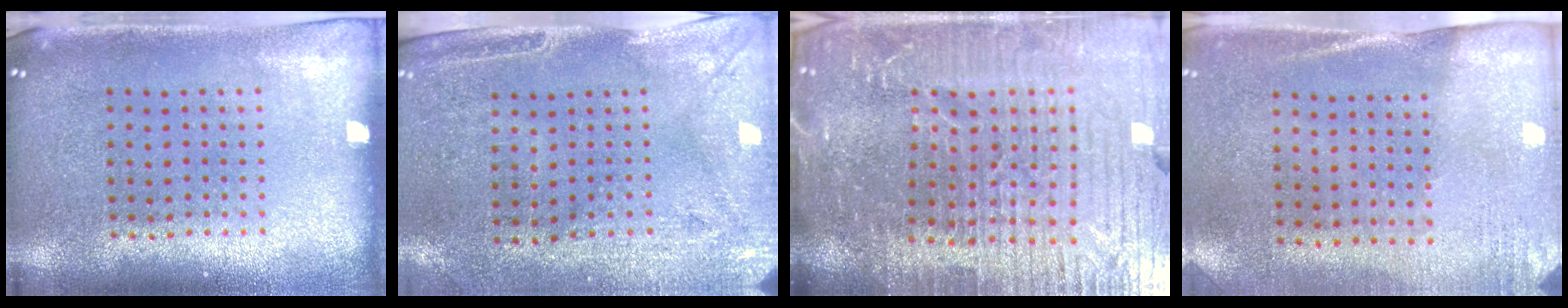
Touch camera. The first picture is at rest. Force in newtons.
{"total": 3.0, "press": 2.5, "slide": 1.6}
{"total": 6.3, "press": 5.7, "slide": 2.9}
{"total": 2.6, "press": 2.3, "slide": 1.3}